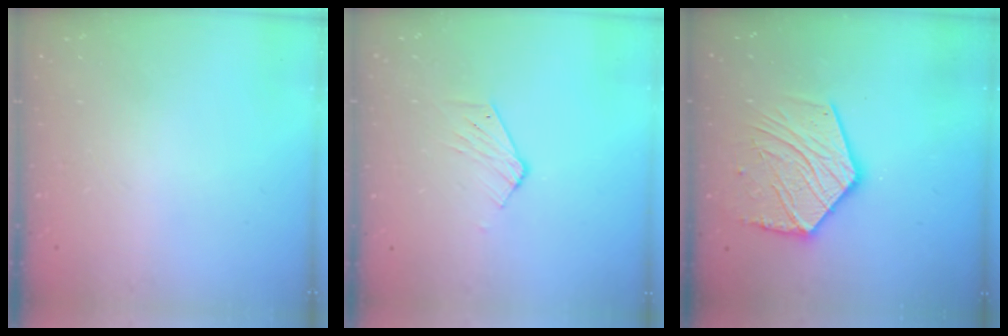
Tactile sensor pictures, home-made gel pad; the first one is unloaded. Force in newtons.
{"total": 4.6, "press": 4.5, "slide": 0.4}
{"total": 16.2, "press": 16.2, "slide": 1.0}